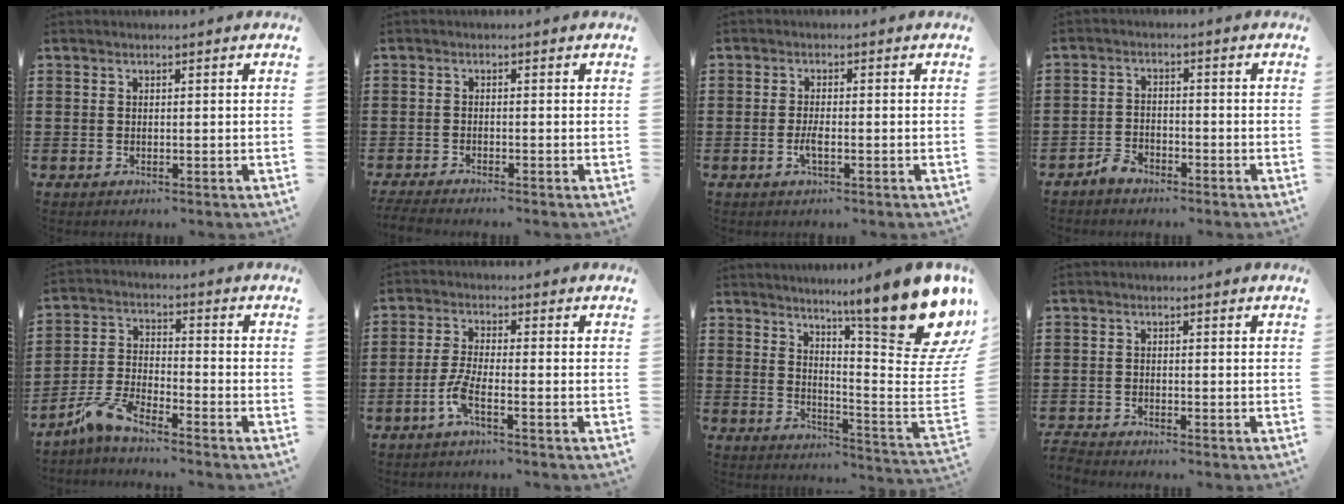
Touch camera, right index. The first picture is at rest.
{"total": 1.6, "force": [-1.5, -0.2, 0.4], "torque": [-0.006, -0.002, -0.029]}
{"total": 2.1, "force": [-0.8, 0.6, 1.9], "torque": [-0.042, -0.001, -0.017]}
{"total": 2.6, "force": [-2.3, 1.1, 0.5], "torque": [-0.014, 0.008, -0.047]}
{"total": 6.2, "force": [-5.4, 0.8, 3.0], "torque": [-0.091, -0.009, -0.110]}
{"total": 4.5, "force": [-2.4, 0.7, 3.7], "torque": [-0.099, -0.011, -0.054]}
{"total": 16.1, "force": [10.9, 2.3, 11.6], "torque": [-0.191, -0.079, 0.177]}
{"total": 1.8, "force": [-1.8, 0.1, -0.2], "torque": [-0.003, 0.002, -0.040]}